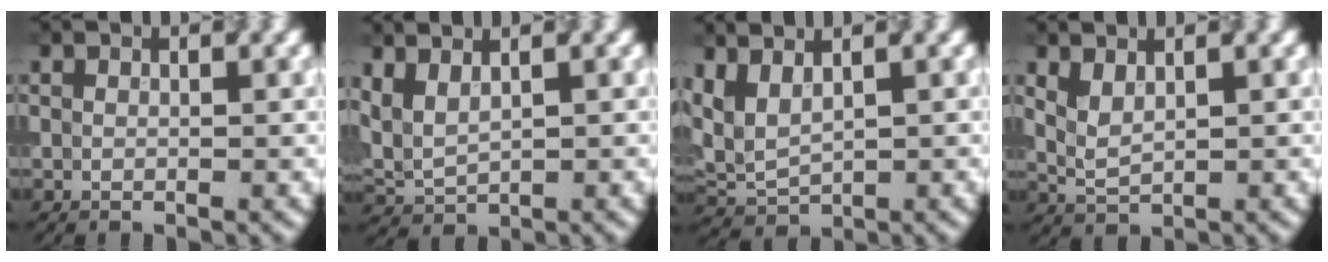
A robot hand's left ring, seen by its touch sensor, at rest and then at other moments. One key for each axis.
{"total": 2.9, "fx": 1.7, "fy": 1.3, "fz": 1.9, "tx": -0.052, "ty": 0.003, "tz": 0.043}
{"total": 3.7, "fx": 1.8, "fy": 1.8, "fz": 2.7, "tx": -0.073, "ty": 0.003, "tz": 0.044}
{"total": 1.9, "fx": 1.1, "fy": 0.7, "fz": 1.3, "tx": -0.034, "ty": -0.004, "tz": 0.028}